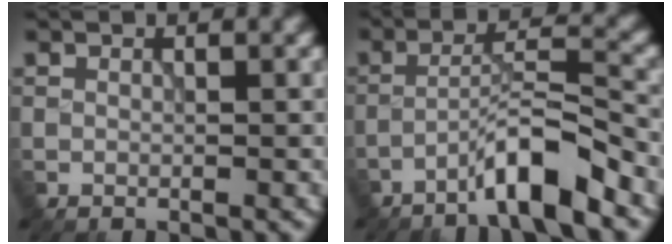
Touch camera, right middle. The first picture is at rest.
{"total": 5.4, "force": [-3.6, 0.4, 4.1], "torque": [-0.066, 0.020, -0.070]}